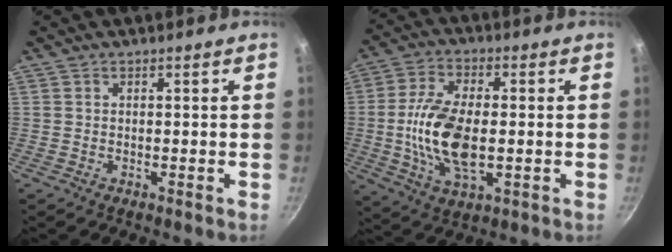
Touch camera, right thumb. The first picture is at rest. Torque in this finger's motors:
{"motor_torque": [2.13, 1.85, 1.75, -0.73, 0.16]}